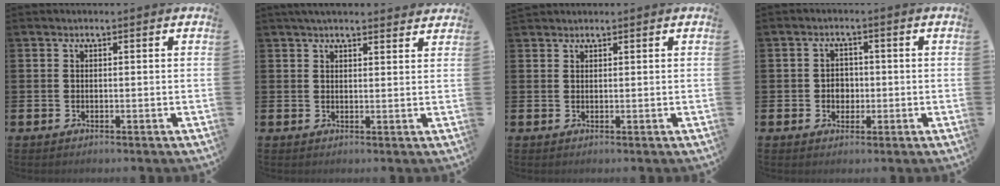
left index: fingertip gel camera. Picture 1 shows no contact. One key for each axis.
{"total": 3.1, "fx": 3.0, "fy": 0.5, "fz": 0.9, "tx": -0.020, "ty": -0.008, "tz": 0.054}
{"total": 1.2, "fx": 1.2, "fy": 0.3, "fz": -0.1, "tx": 0.010, "ty": -0.001, "tz": 0.021}
{"total": 2.7, "fx": -0.3, "fy": 2.3, "fz": 1.2, "tx": -0.009, "ty": 0.000, "tz": -0.014}